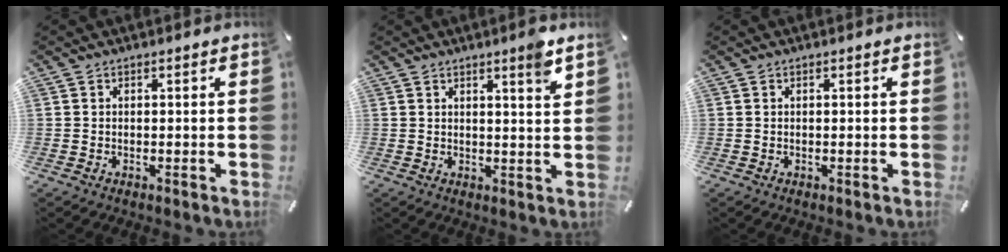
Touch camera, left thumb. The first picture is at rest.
{"total": 4.4, "force": [3.1, 0.1, 3.0], "torque": [-0.043, -0.022, 0.048]}
{"total": 0.0}